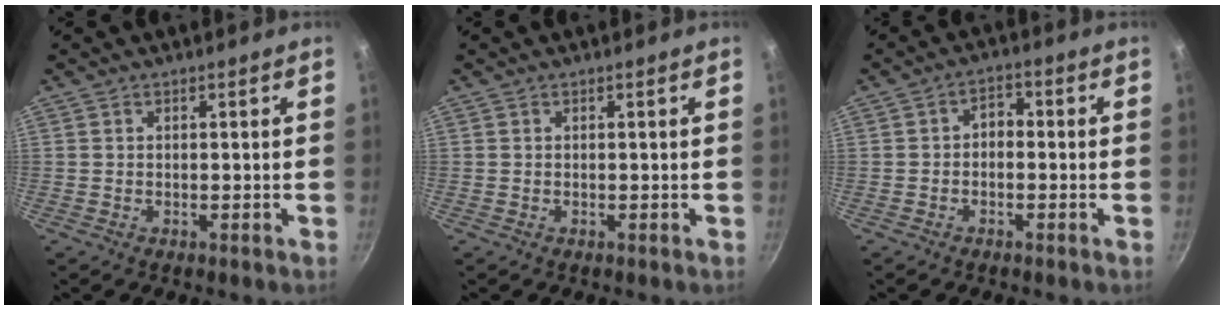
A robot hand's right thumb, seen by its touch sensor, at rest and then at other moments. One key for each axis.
{"total": 0.0}
{"total": 3.0, "fx": -0.6, "fy": 2.1, "fz": 2.0, "tx": -0.022, "ty": 0.016, "tz": -0.017}